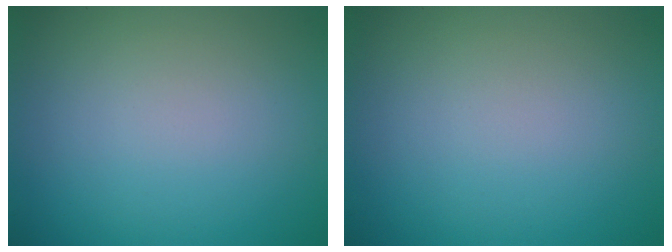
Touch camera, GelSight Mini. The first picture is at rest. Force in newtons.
{"total": 0.0}